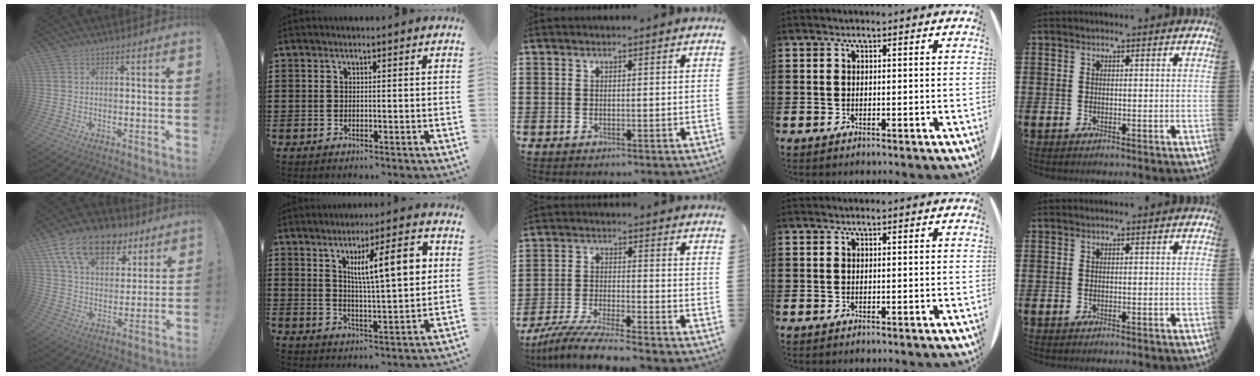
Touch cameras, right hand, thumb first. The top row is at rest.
{"thumb": {"total": 18.4, "force": [10.8, 10.5, 10.6], "torque": [-0.181, -0.052, 0.195]}, "index": {"total": 10.4, "force": [3.5, 2.2, 9.6], "torque": [-0.162, 0.000, 0.052]}, "middle": {"total": 6.7, "force": [-6.2, -0.2, 2.5], "torque": [-0.056, -0.012, -0.120]}}